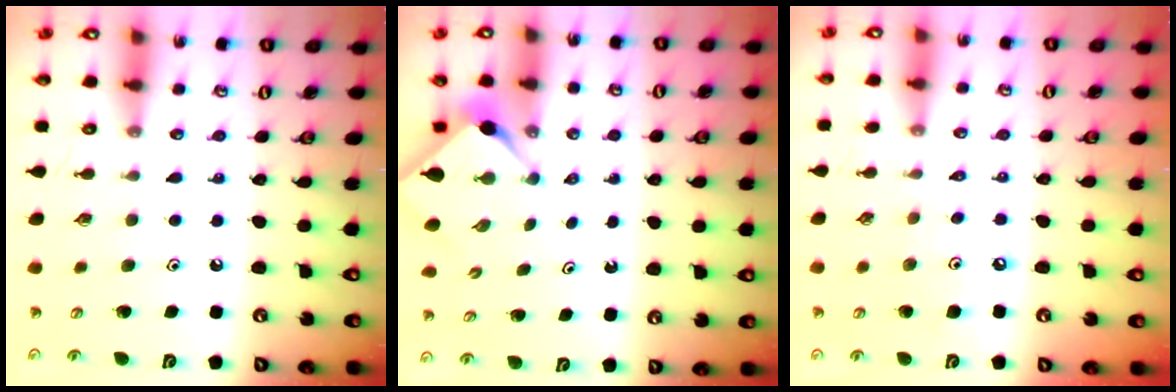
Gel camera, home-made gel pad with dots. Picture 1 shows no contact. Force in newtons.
{"total": 3.1, "press": 3.1, "slide": 0.2}
{"total": 3.1, "press": 3.1, "slide": 0.4}